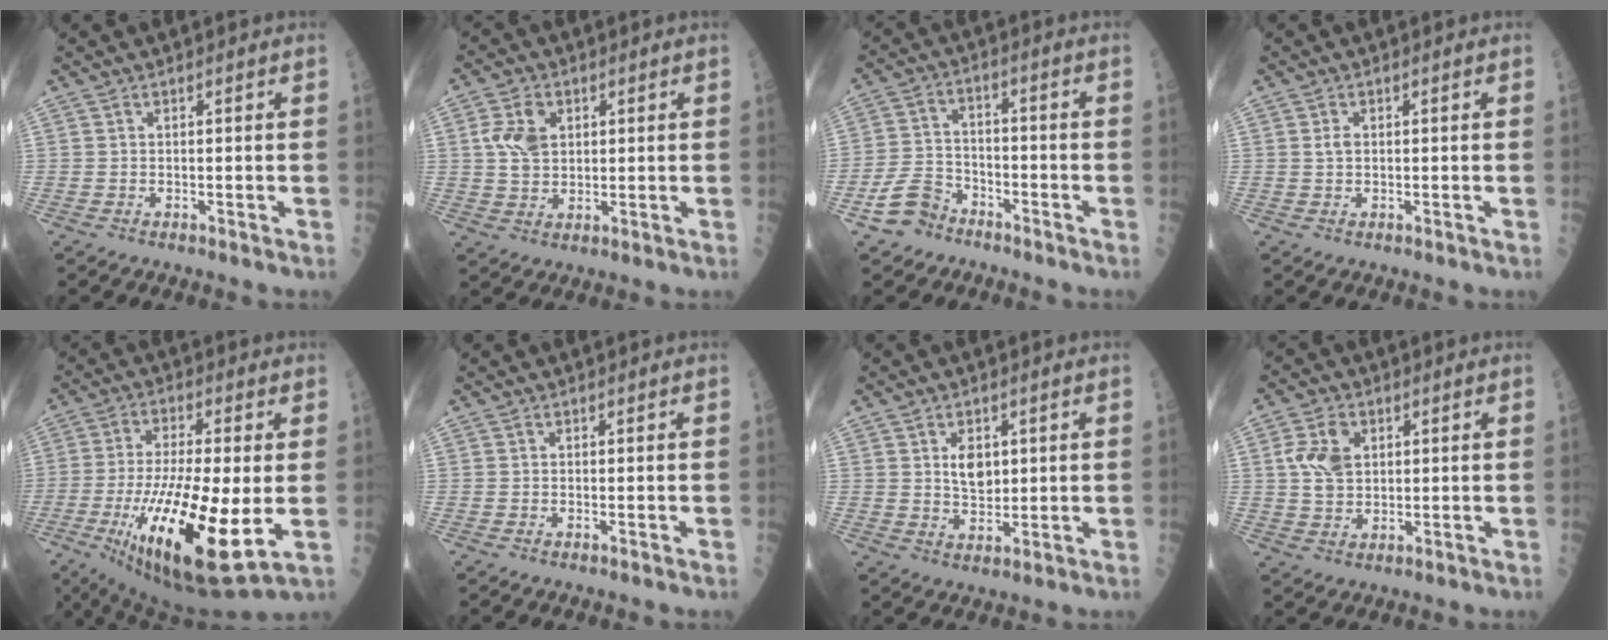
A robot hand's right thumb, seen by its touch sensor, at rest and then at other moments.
{"total": 6.7, "force": [1.7, 4.7, 4.4], "torque": [-0.072, -0.003, 0.034]}
{"total": 7.1, "force": [-4.7, 4.7, 2.5], "torque": [-0.035, 0.034, -0.091]}
{"total": 1.5, "force": [0.3, 1.0, 1.1], "torque": [-0.019, -0.001, 0.007]}
{"total": 23.0, "force": [-4.7, 6.0, 21.7], "torque": [-0.432, -0.035, -0.066]}
{"total": 0.0}
{"total": 5.2, "force": [1.4, 3.3, 3.7], "torque": [-0.042, -0.011, 0.027]}
{"total": 7.3, "force": [1.8, 5.1, 4.9], "torque": [-0.081, -0.001, 0.036]}